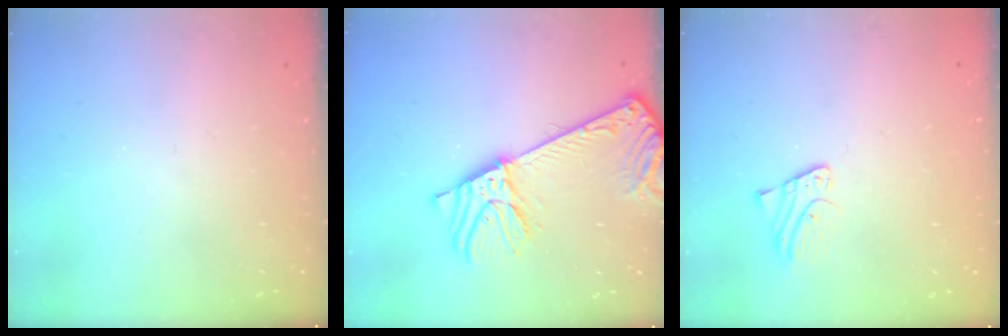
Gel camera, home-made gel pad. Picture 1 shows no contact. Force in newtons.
{"total": 10.0, "press": 9.7, "slide": 2.5}
{"total": 2.6, "press": 2.6, "slide": 0.2}